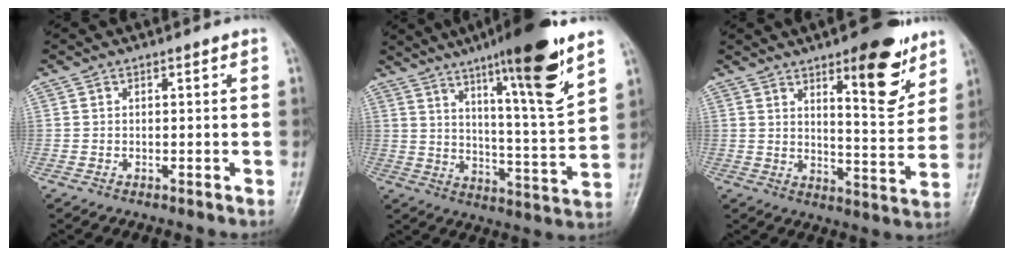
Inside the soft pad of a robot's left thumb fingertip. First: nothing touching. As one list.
[{"total": 18.4, "force": [10.7, 2.0, 14.8], "torque": [-0.212, -0.053, 0.164]}, {"total": 13.8, "force": [8.1, 4.3, 10.3], "torque": [-0.109, -0.052, 0.114]}]